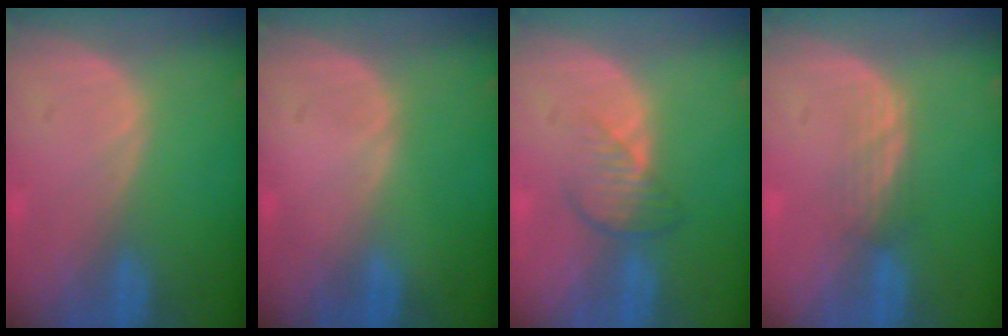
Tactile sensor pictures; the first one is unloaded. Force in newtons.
{"total": 0.0}
{"total": 3.8, "press": 3.4, "slide": 1.6}
{"total": 2.5, "press": 2.3, "slide": 0.9}